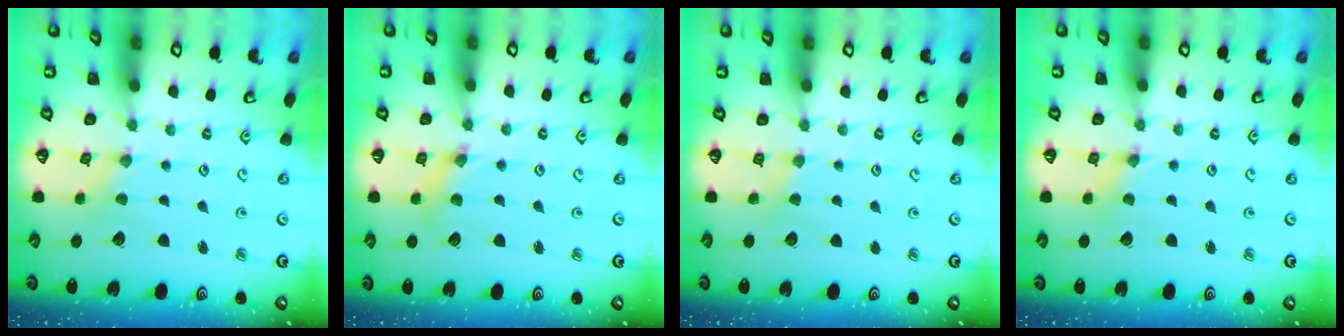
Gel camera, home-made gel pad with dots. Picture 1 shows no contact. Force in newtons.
{"total": 2.8, "press": 2.8, "slide": 0.4}
{"total": 2.6, "press": 2.6, "slide": 0.5}
{"total": 0.0}